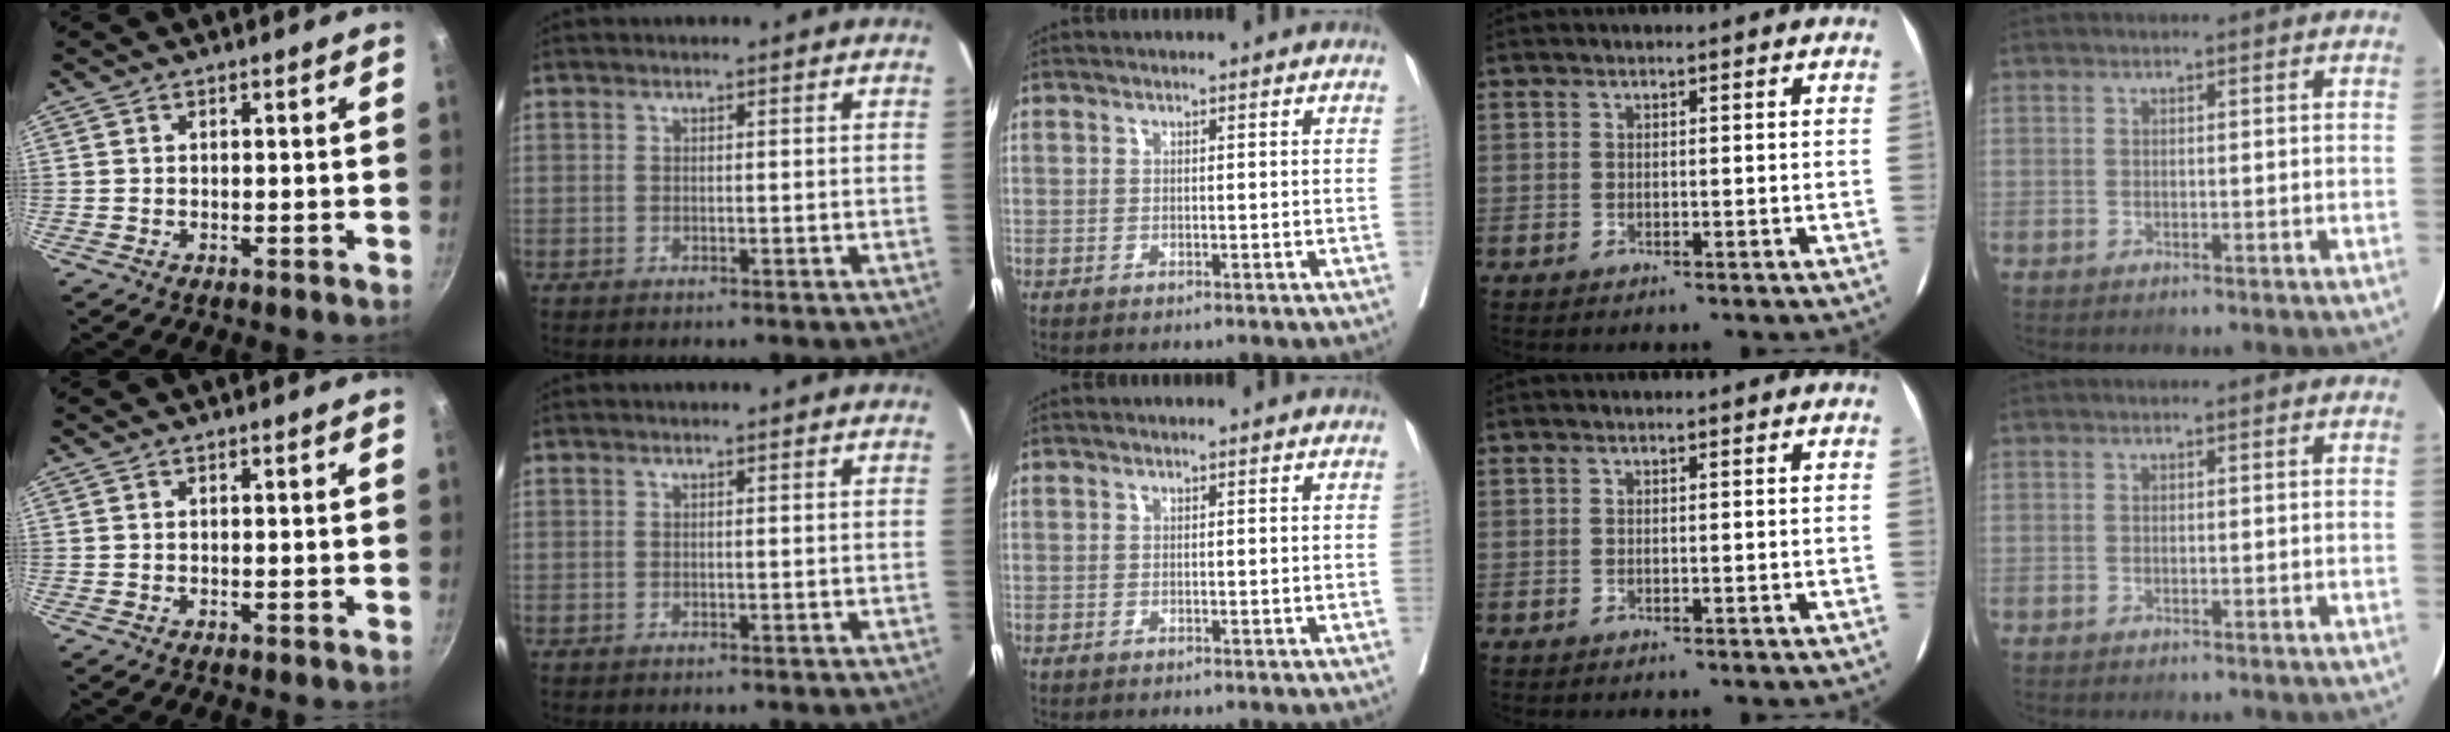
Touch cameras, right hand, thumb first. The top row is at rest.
{}